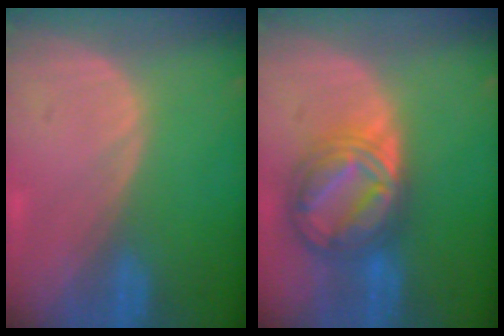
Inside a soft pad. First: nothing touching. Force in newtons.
{"total": 9.0, "press": 9.0, "slide": 0.6}